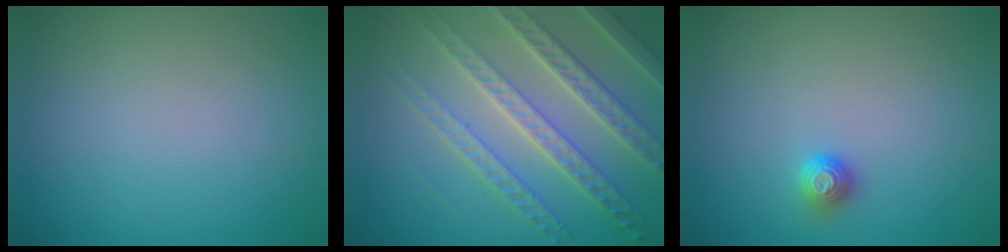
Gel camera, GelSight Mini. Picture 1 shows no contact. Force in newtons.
{"total": 6.8, "press": 5.3, "slide": 4.3}
{"total": 1.1, "press": 1.1, "slide": 0.4}